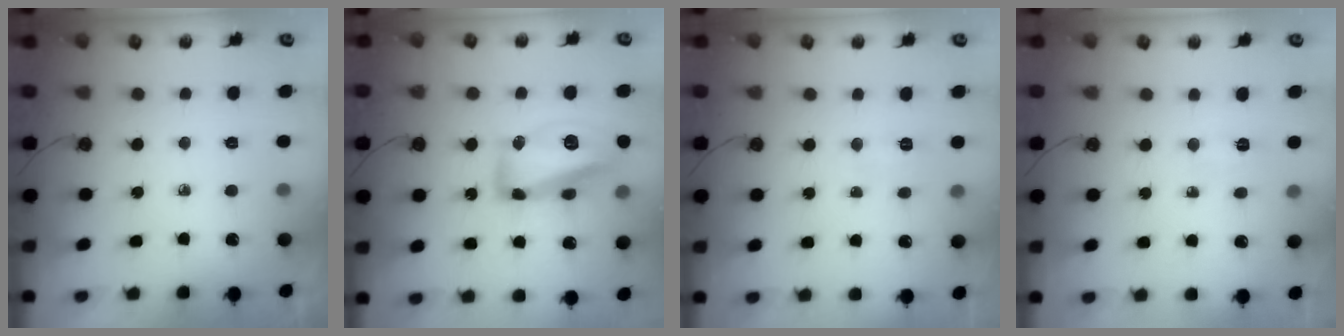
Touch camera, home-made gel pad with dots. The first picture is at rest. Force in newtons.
{"total": 17.1, "press": 17.1, "slide": 0.9}
{"total": 4.4, "press": 4.3, "slide": 0.6}
{"total": 2.8, "press": 2.5, "slide": 1.2}